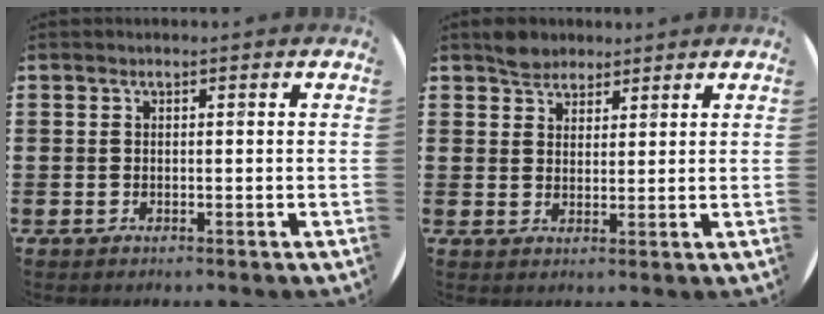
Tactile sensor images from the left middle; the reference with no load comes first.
{"total": 3.0, "force": [2.6, 1.4, 0.0], "torque": [0.001, 0.004, 0.050]}